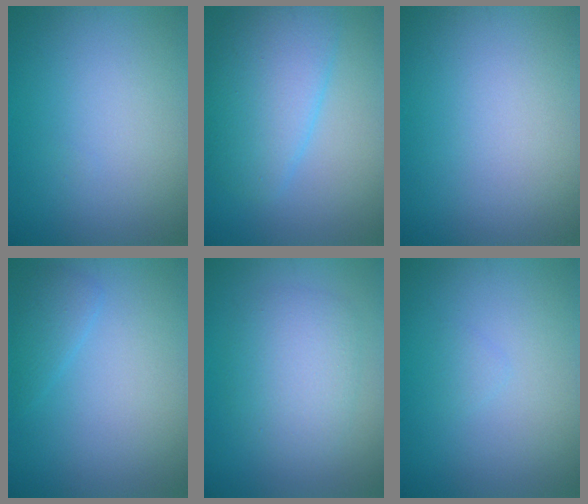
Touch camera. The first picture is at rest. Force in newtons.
{"total": 5.5, "press": 5.5, "slide": 0.3}
{"total": 0.0}
{"total": 1.4, "press": 1.4, "slide": 0.1}
{"total": 3.6, "press": 3.6, "slide": 0.2}
{"total": 0.6, "press": 0.6, "slide": 0.1}